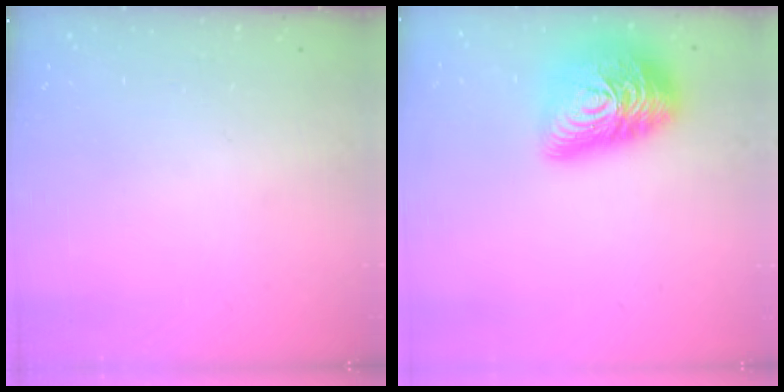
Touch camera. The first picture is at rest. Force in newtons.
{"total": 21.3, "press": 21.2, "slide": 1.0}